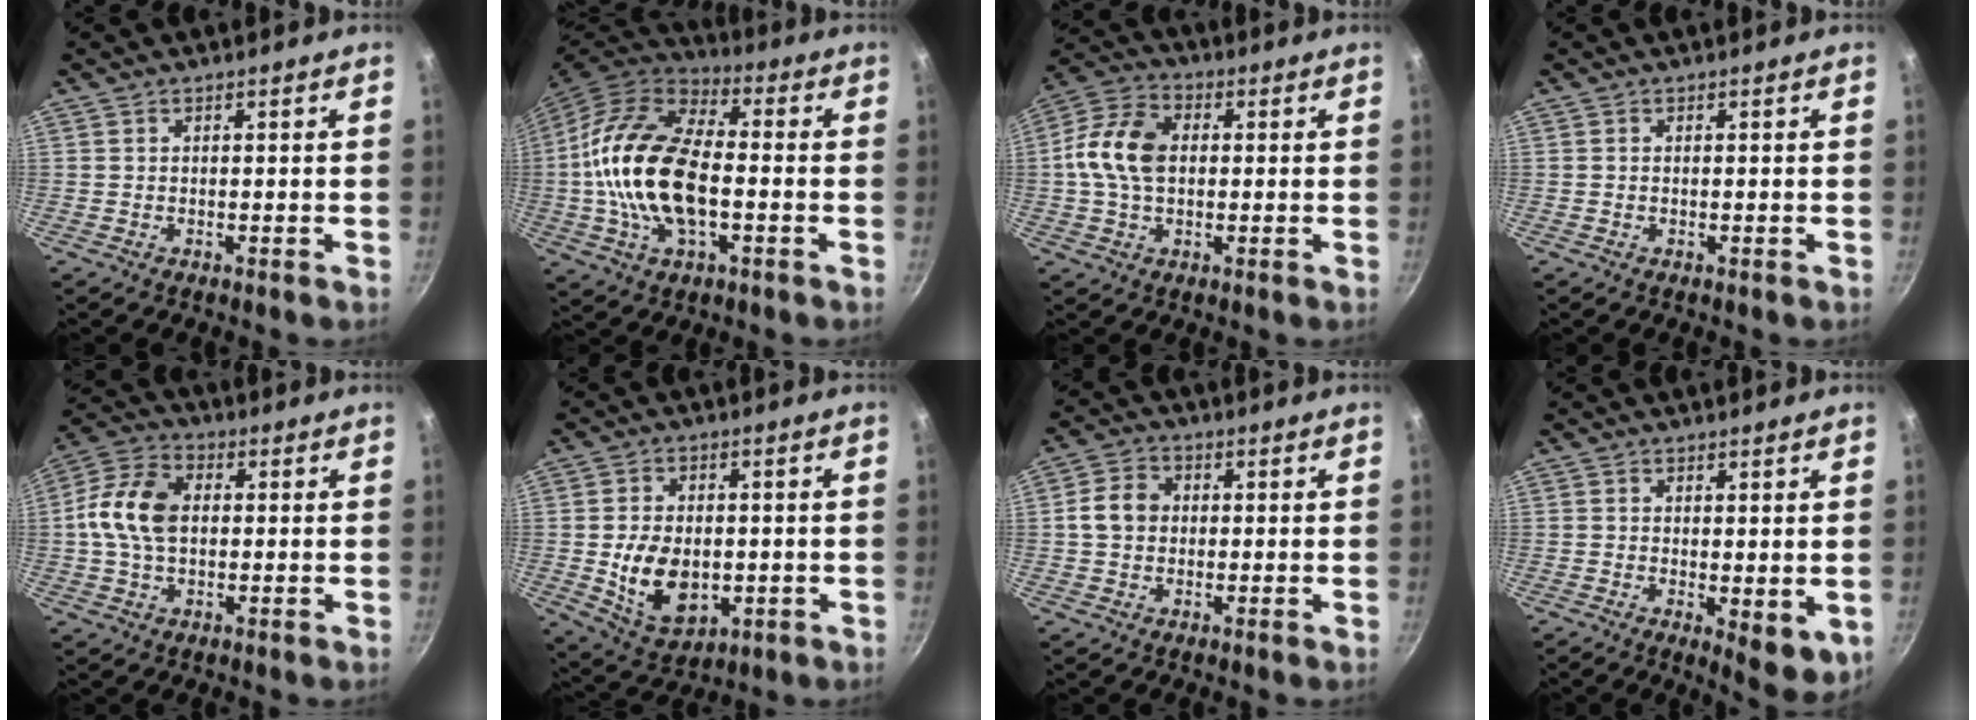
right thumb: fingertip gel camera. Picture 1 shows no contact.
{"total": 20.5, "force": [-1.8, 11.2, 17.0], "torque": [-0.314, 0.031, -0.044]}
{"total": 11.6, "force": [0.6, 8.0, 8.4], "torque": [-0.148, 0.024, -0.004]}
{"total": 0.0}
{"total": 11.6, "force": [0.6, 7.8, 8.5], "torque": [-0.152, 0.023, -0.004]}
{"total": 12.0, "force": [-1.3, 8.3, 8.7], "torque": [-0.130, -0.007, -0.006]}
{"total": 6.0, "force": [0.3, 5.0, 3.3], "torque": [-0.041, 0.012, -0.007]}
{"total": 6.3, "force": [-0.3, 2.8, 5.7], "torque": [-0.067, -0.015, 0.002]}